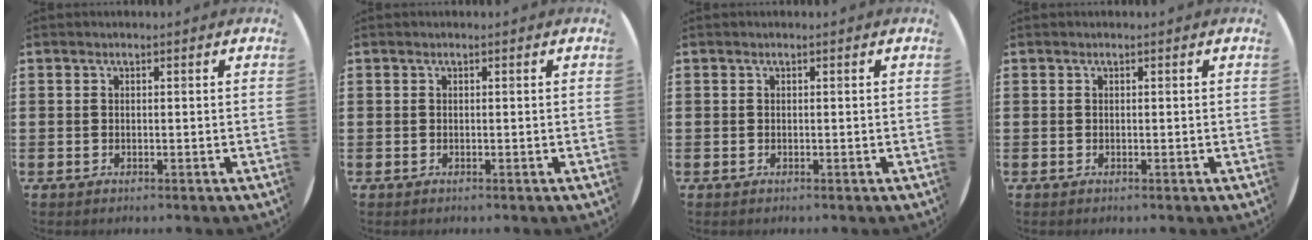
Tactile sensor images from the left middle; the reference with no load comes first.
{"total": 0.0}
{"total": 0.0}
{"total": 0.0}